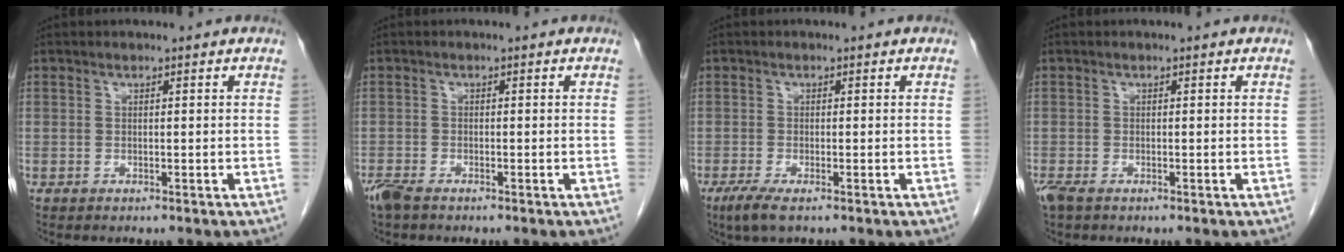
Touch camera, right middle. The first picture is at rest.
{"total": 2.6, "force": [-2.1, 0.6, 1.4], "torque": [-0.034, -0.007, -0.041]}
{"total": 3.1, "force": [-1.9, 0.5, 2.4], "torque": [-0.053, -0.010, -0.039]}
{"total": 2.2, "force": [-1.6, 0.7, 1.3], "torque": [-0.034, -0.008, -0.029]}